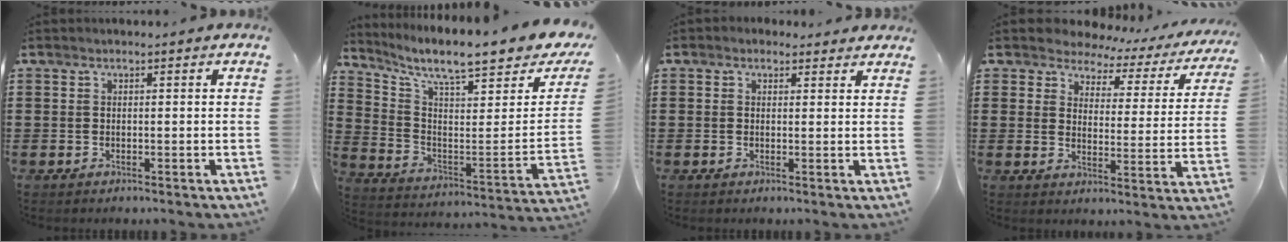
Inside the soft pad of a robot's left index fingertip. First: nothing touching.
{"total": 8.2, "force": [6.7, 0.9, 4.6], "torque": [-0.096, -0.066, 0.104]}
{"total": 1.5, "force": [1.1, 1.0, 0.2], "torque": [0.001, 0.005, 0.018]}
{"total": 3.7, "force": [3.2, 1.6, 0.5], "torque": [-0.035, -0.019, 0.051]}